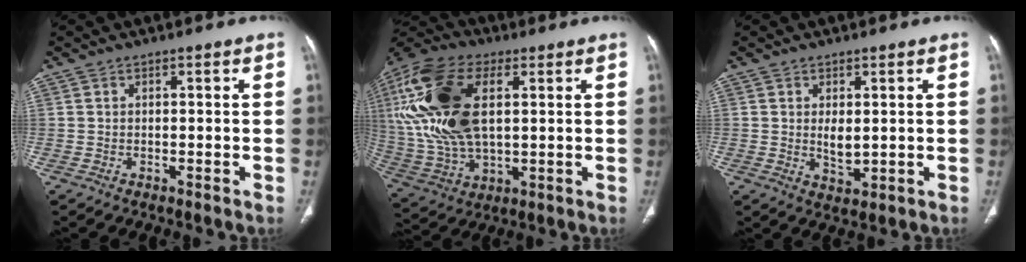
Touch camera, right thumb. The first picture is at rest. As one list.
[{"total": 23.4, "force": [4.9, 12.2, 19.3], "torque": [-0.416, -0.004, 0.088]}, {"total": 3.3, "force": [0.5, 1.6, 2.9], "torque": [-0.045, -0.013, 0.016]}]